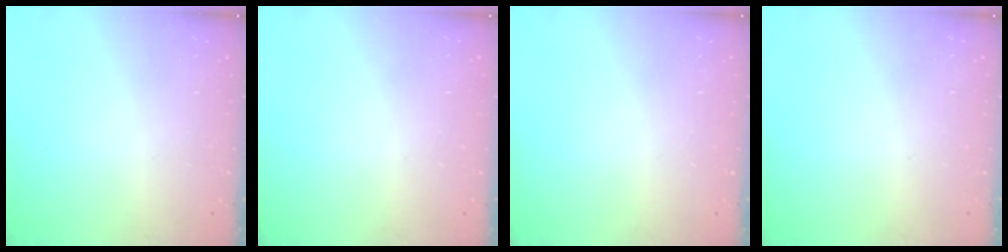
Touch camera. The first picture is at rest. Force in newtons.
{"total": 0.0}
{"total": 0.0}
{"total": 0.0}